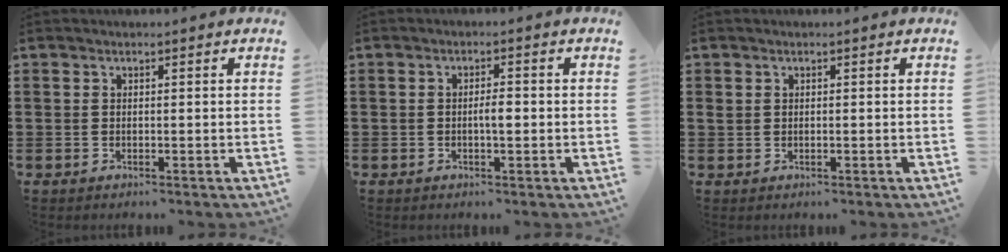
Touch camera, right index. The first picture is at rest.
{"total": 2.3, "force": [-0.3, 0.6, 2.2], "torque": [-0.042, 0.002, -0.006]}
{"total": 0.6, "force": [0.3, 0.5, 0.2], "torque": [-0.006, 0.004, 0.004]}